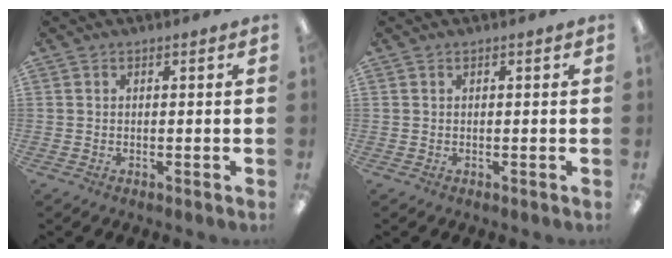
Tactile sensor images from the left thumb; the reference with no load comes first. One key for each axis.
{"total": 0.0}